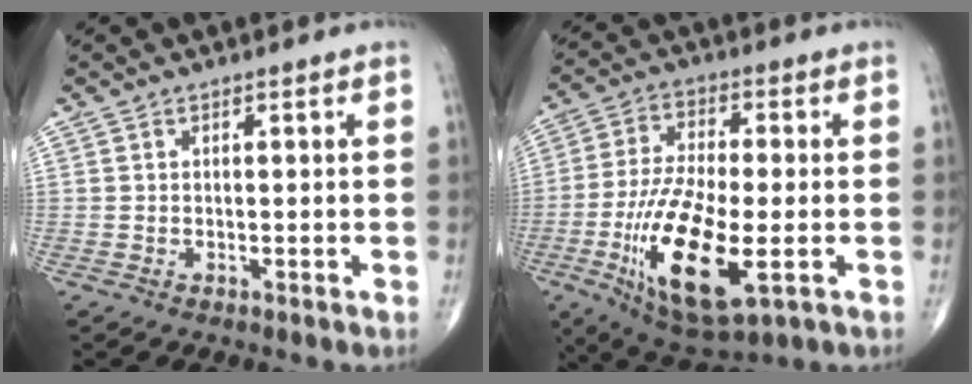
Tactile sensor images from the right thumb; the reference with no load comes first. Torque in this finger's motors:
{"motor_torque": [2.16, 2.18, 1.62, -0.38, 0.23]}